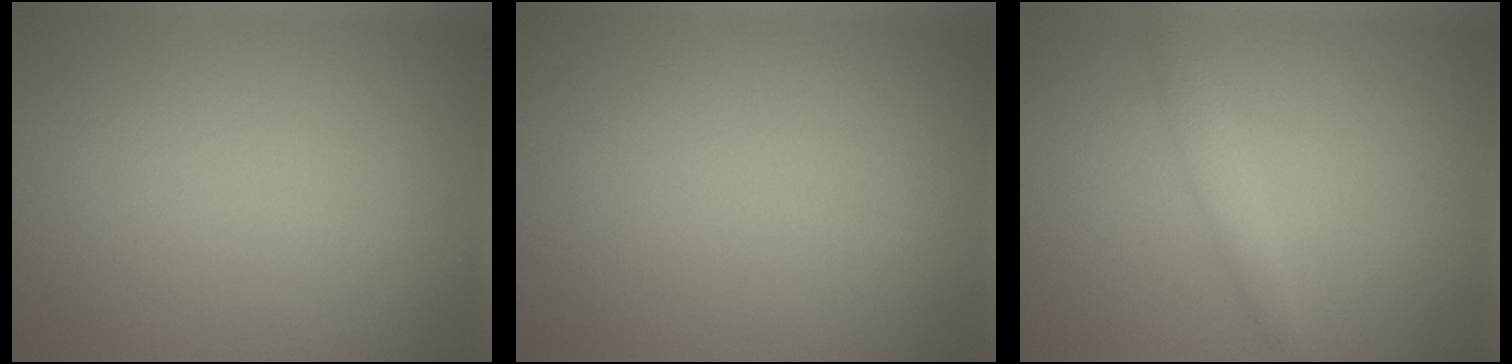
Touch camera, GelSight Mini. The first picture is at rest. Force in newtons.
{"total": 0.0}
{"total": 1.6, "press": 1.6, "slide": 0.1}